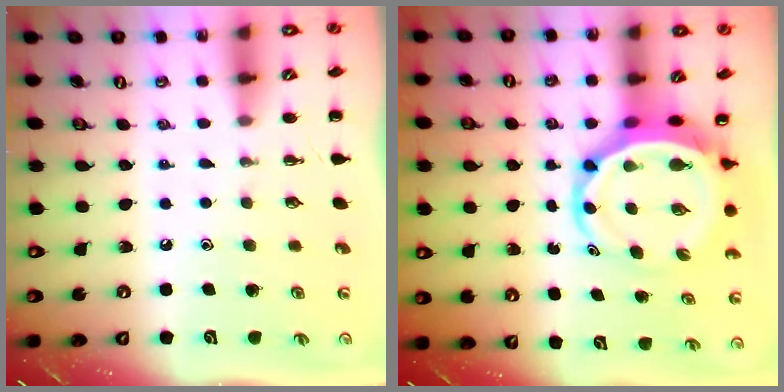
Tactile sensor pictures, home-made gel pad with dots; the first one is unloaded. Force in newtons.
{"total": 8.0, "press": 7.7, "slide": 2.2}